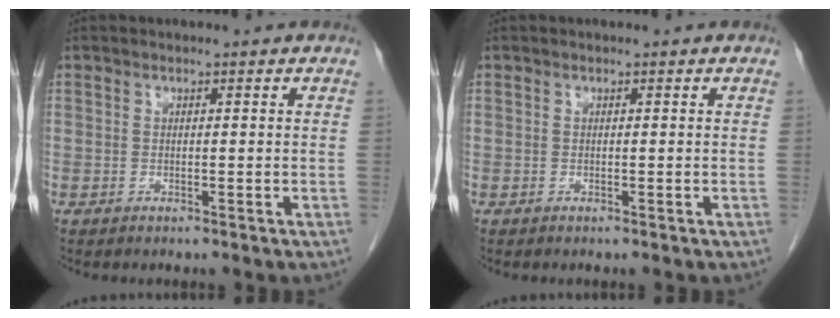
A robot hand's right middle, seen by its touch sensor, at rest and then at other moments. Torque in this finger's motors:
{"motor_torque": [0.31, -0.13, 0.03, -0.01]}